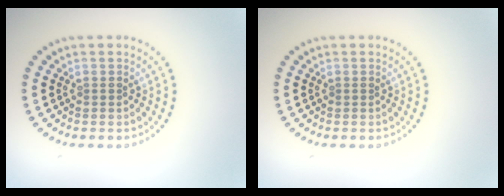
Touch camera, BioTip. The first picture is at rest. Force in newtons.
{"total": 0.0}